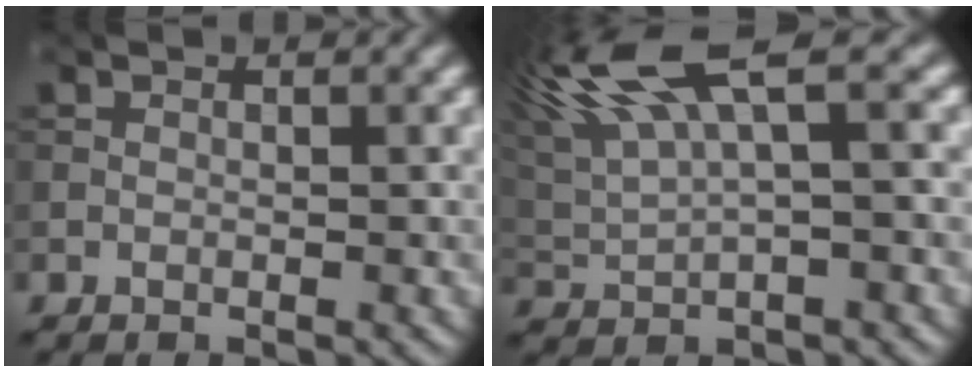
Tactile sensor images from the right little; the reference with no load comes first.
{"total": 8.6, "force": [4.2, 2.2, 7.2], "torque": [-0.152, 0.027, 0.078]}